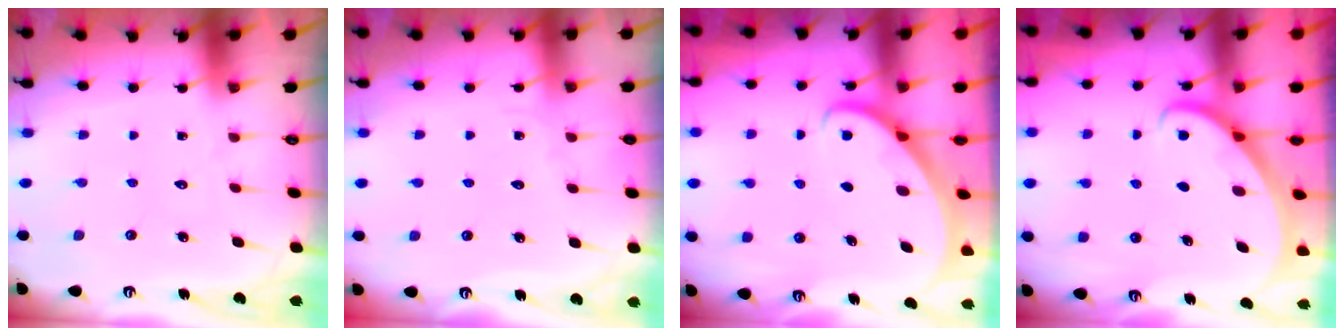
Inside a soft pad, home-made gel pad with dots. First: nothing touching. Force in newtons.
{"total": 2.6, "press": 2.6, "slide": 0.2}
{"total": 2.7, "press": 2.7, "slide": 0.2}
{"total": 2.7, "press": 2.7, "slide": 0.2}